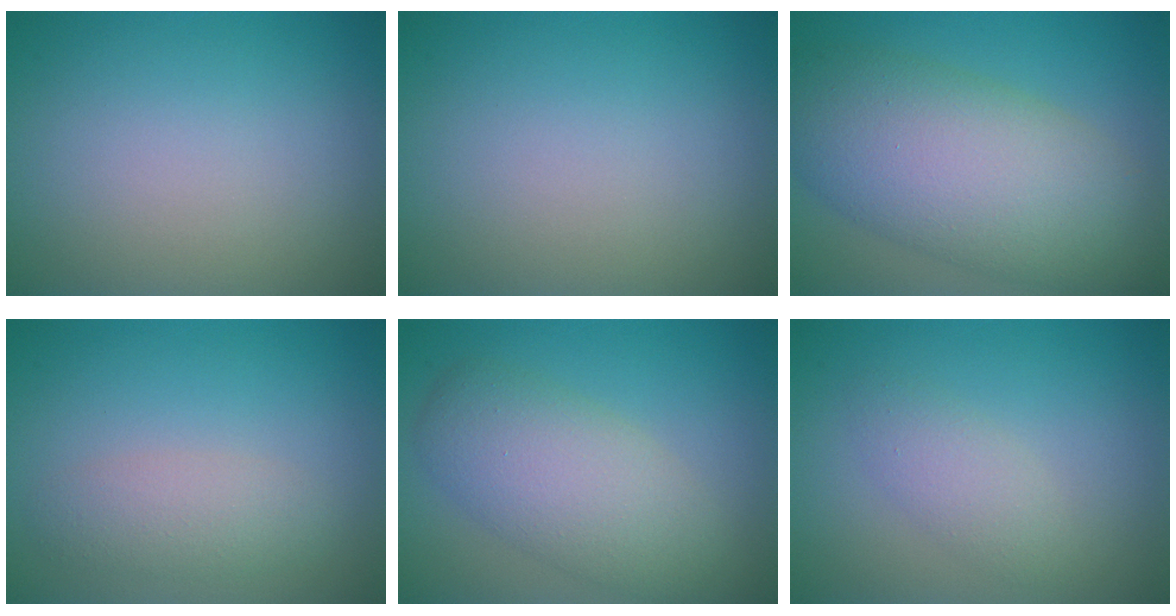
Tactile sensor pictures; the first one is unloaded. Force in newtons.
{"total": 0.0}
{"total": 10.4, "press": 10.4, "slide": 0.3}
{"total": 2.4, "press": 2.4, "slide": 0.2}
{"total": 5.9, "press": 5.9, "slide": 0.4}
{"total": 2.1, "press": 2.1, "slide": 0.1}